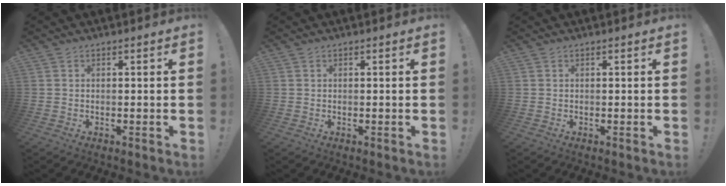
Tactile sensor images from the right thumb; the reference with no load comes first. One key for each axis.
{"total": 0.0}
{"total": 0.0}